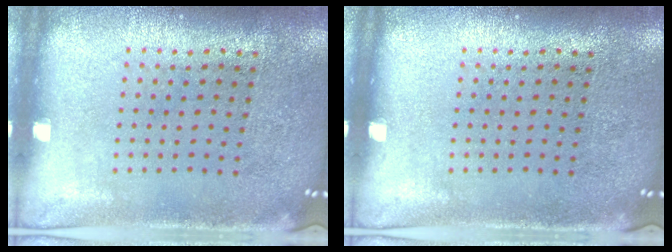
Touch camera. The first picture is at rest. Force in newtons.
{"total": 0.0}